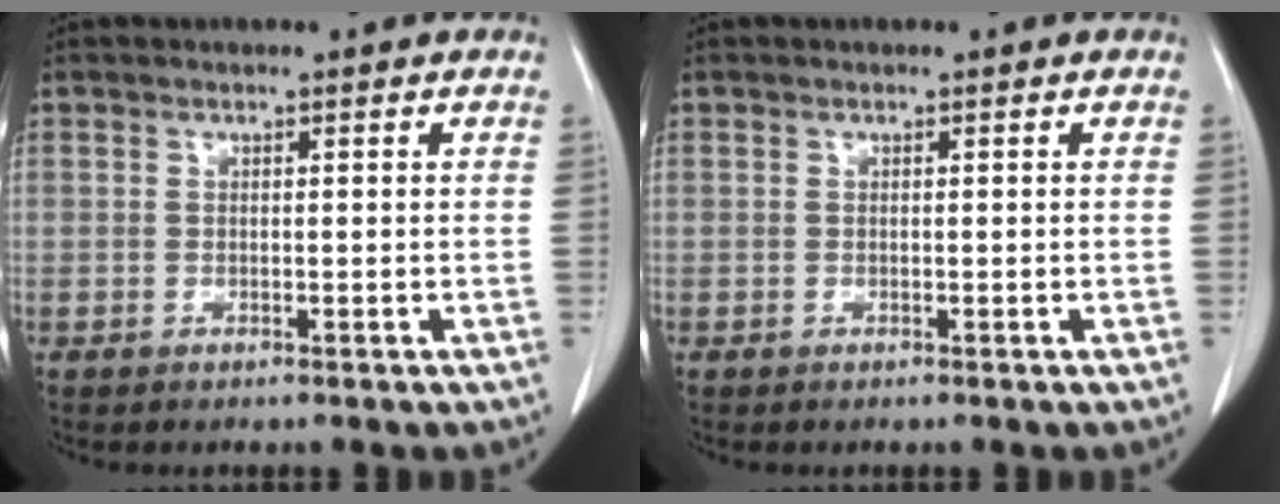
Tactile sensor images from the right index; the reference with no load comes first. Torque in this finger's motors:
{"motor_torque": [0.00, 0.00, 0.00, 0.00]}